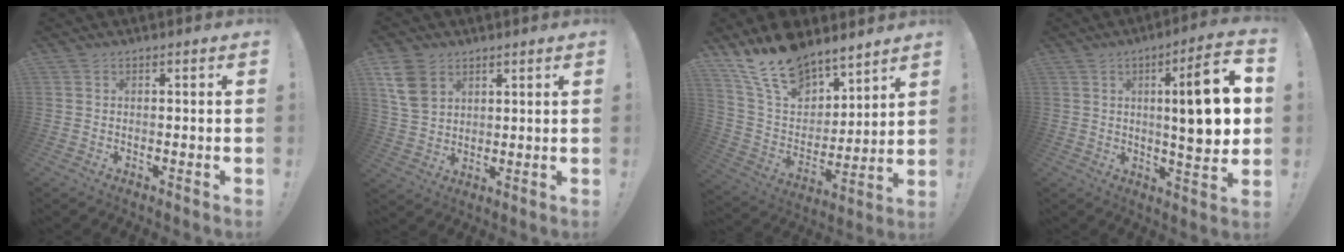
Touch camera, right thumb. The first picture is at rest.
{"total": 10.3, "force": [5.2, 7.5, 4.7], "torque": [-0.091, -0.012, 0.107]}
{"total": 17.7, "force": [14.4, 7.9, 6.7], "torque": [-0.149, -0.097, 0.272]}
{"total": 16.5, "force": [2.5, 3.2, 16.0], "torque": [-0.222, -0.011, 0.024]}